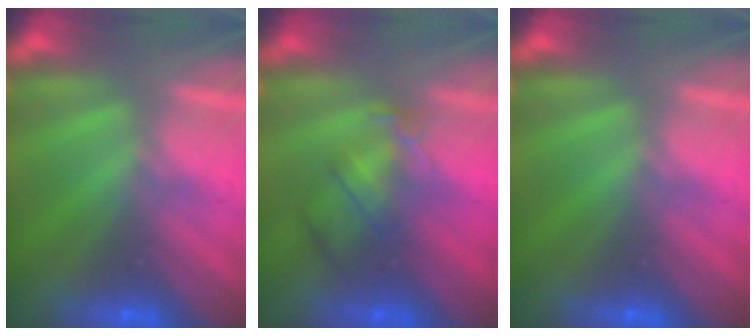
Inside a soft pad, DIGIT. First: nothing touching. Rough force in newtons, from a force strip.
{"total": 2.4}
{"total": 0.0}